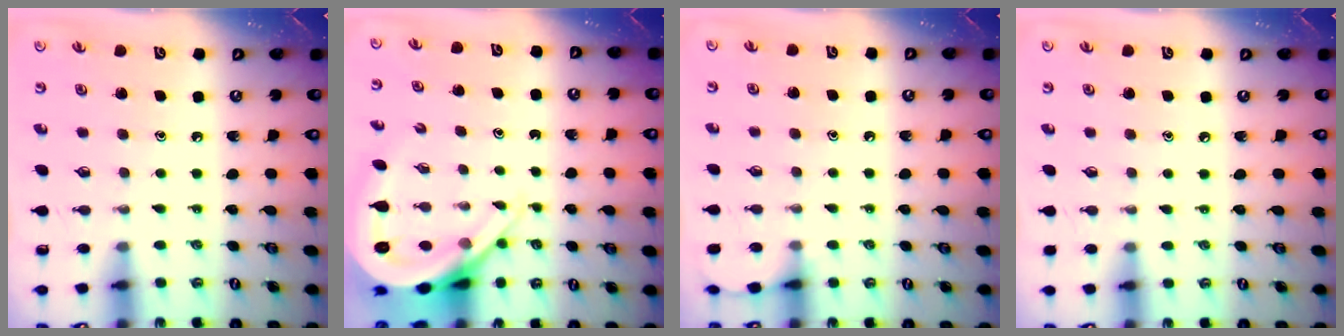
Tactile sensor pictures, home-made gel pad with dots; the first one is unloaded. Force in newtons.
{"total": 10.4, "press": 10.3, "slide": 1.1}
{"total": 3.8, "press": 3.8, "slide": 0.5}
{"total": 2.6, "press": 2.6, "slide": 0.3}